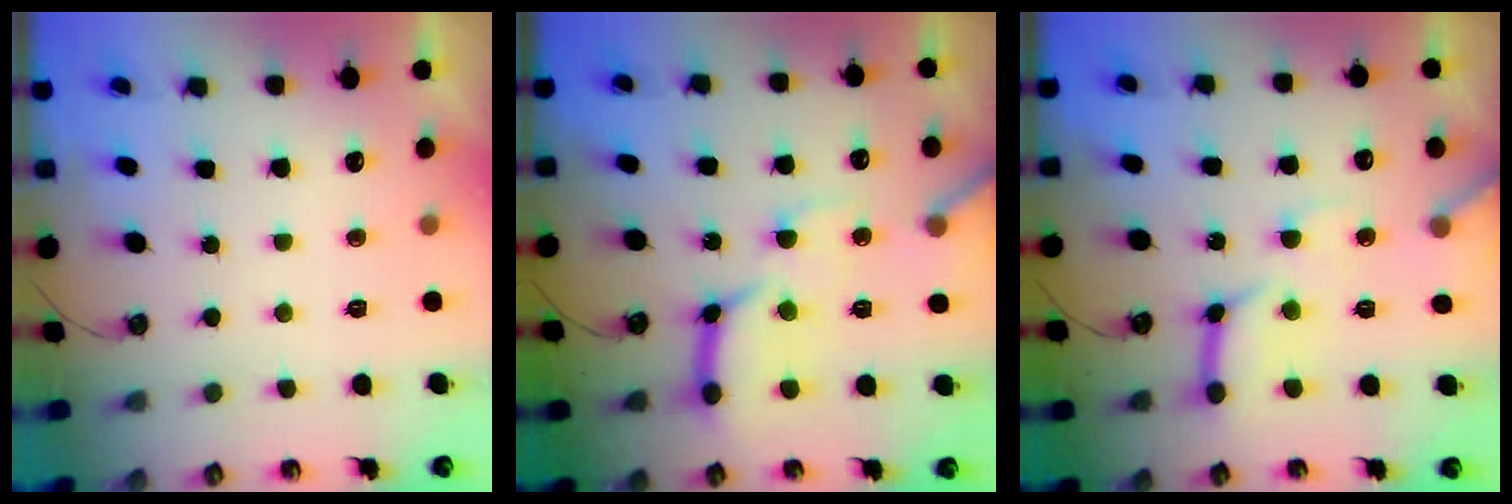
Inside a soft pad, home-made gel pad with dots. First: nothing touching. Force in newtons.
{"total": 16.3, "press": 16.2, "slide": 1.8}
{"total": 12.3, "press": 12.3, "slide": 1.0}